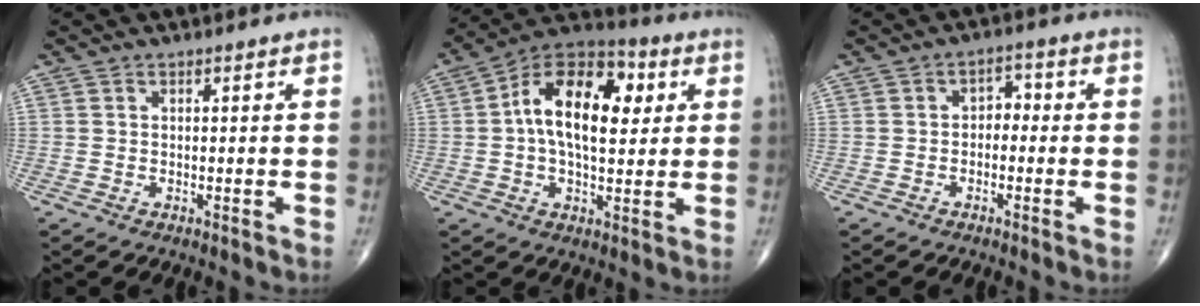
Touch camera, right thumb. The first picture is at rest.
{"total": 16.5, "force": [3.0, 9.1, 13.5], "torque": [-0.193, 0.018, 0.037]}
{"total": 2.9, "force": [-0.6, 2.1, 1.9], "torque": [-0.007, 0.018, -0.022]}